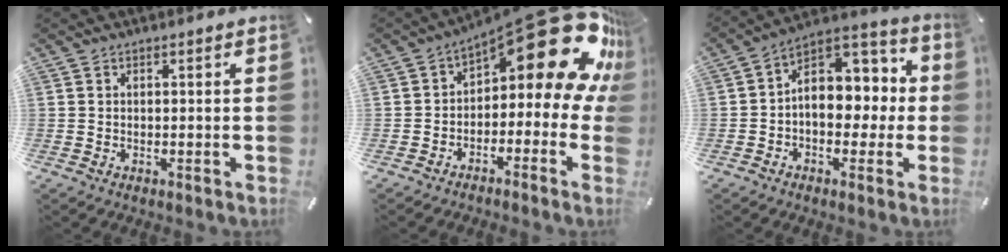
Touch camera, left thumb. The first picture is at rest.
{"total": 21.3, "force": [10.1, 8.5, 16.6], "torque": [-0.217, -0.078, 0.172]}
{"total": 10.6, "force": [0.2, 8.6, 6.1], "torque": [-0.066, -0.009, 0.004]}